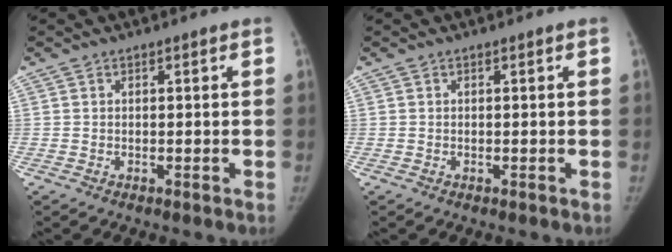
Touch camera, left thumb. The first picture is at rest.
{"total": 0.0}